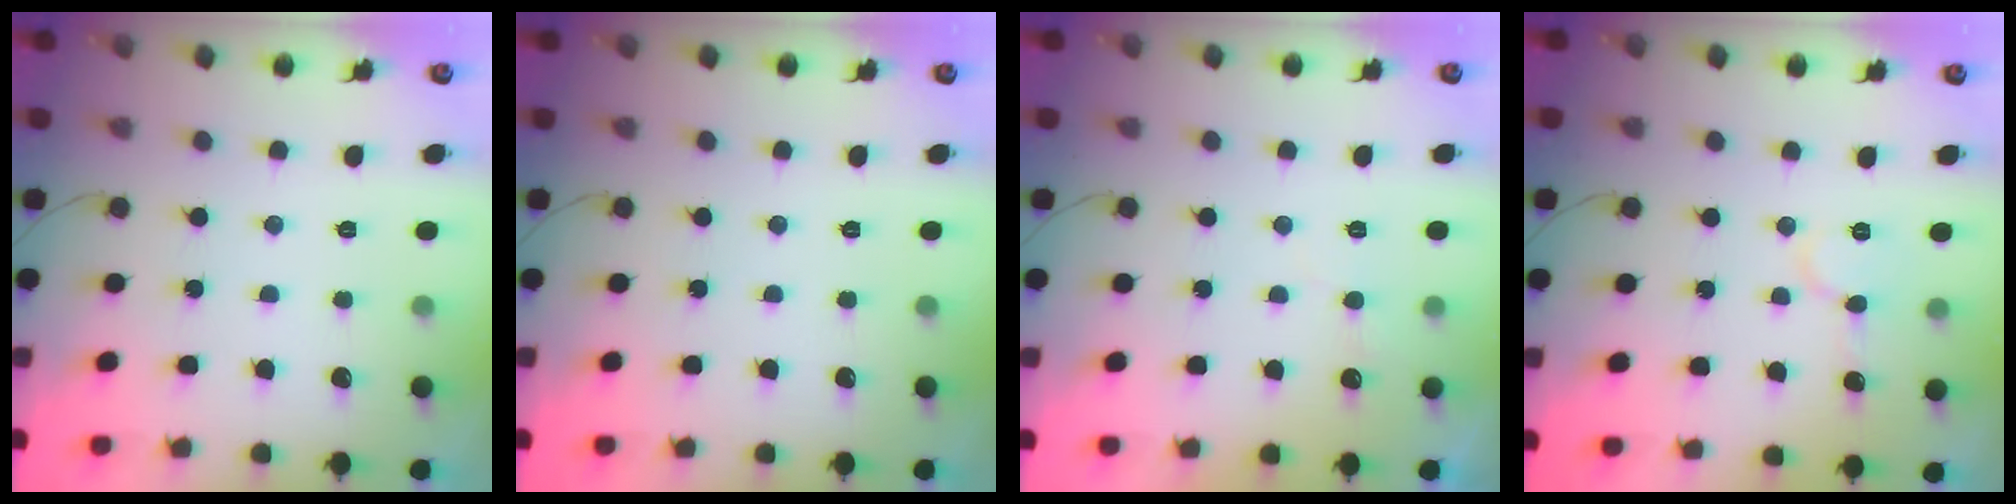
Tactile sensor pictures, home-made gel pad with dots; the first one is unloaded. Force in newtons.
{"total": 0.0}
{"total": 5.3, "press": 5.3, "slide": 0.3}
{"total": 5.8, "press": 5.7, "slide": 0.6}